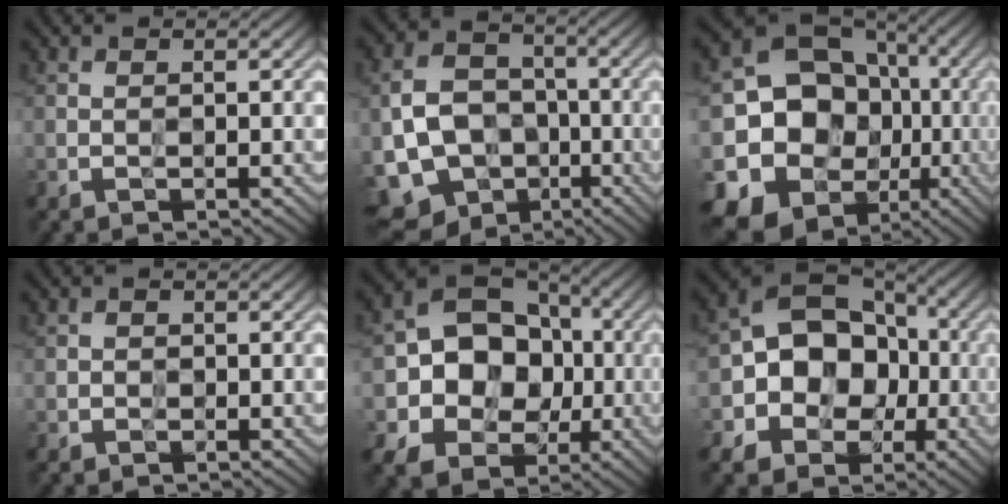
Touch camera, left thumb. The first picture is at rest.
{"total": 12.6, "force": [-4.2, 9.8, 6.7], "torque": [-0.161, -0.033, -0.085]}
{"total": 18.8, "force": [-4.3, 16.4, 8.1], "torque": [-0.164, -0.031, -0.081]}
{"total": 0.6, "force": [-0.2, 0.6, 0.1], "torque": [0.003, -0.003, -0.006]}
{"total": 13.0, "force": [-1.2, 10.7, 7.3], "torque": [-0.141, -0.006, -0.040]}
{"total": 12.5, "force": [-1.9, 10.1, 7.1], "torque": [-0.112, -0.008, -0.065]}